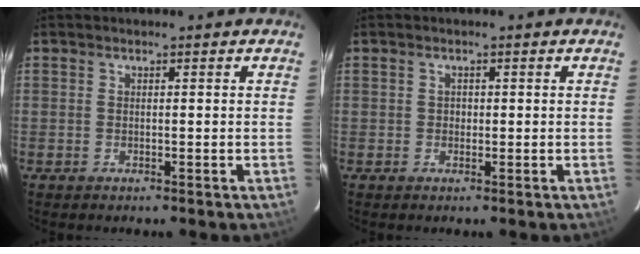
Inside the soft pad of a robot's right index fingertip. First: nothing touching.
{"total": 1.0, "force": [-0.1, 1.0, 0.1], "torque": [0.002, 0.002, -0.001]}